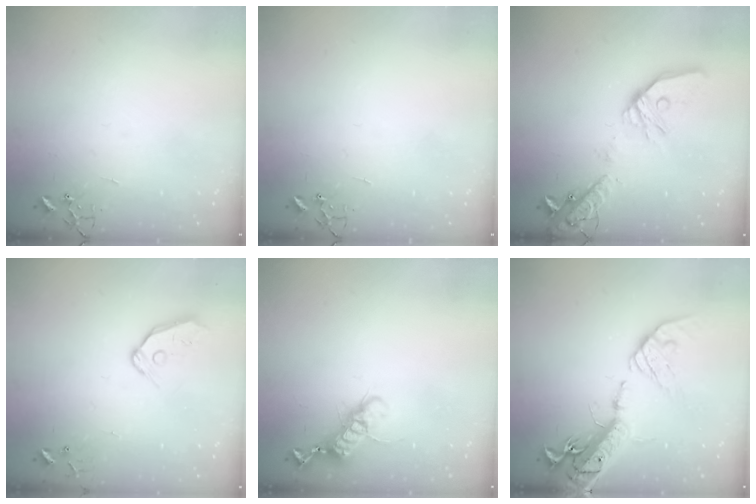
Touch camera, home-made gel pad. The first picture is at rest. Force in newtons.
{"total": 0.0}
{"total": 20.2, "press": 20.0, "slide": 3.0}
{"total": 8.7, "press": 8.7, "slide": 1.0}
{"total": 12.0, "press": 12.0, "slide": 1.3}
{"total": 21.1, "press": 20.7, "slide": 4.1}